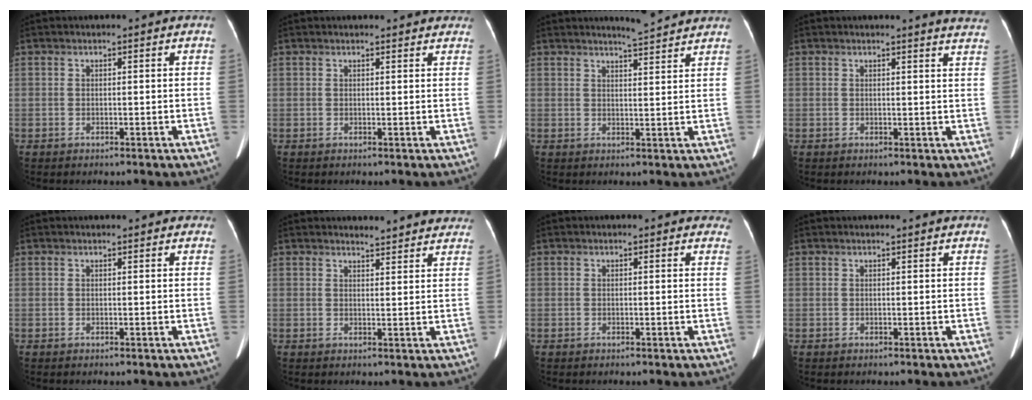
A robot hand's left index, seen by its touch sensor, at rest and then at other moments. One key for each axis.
{"total": 6.3, "fx": 5.8, "fy": 1.6, "fz": 1.8, "tx": -0.015, "ty": 0.017, "tz": 0.056}
{"total": 4.6, "fx": 4.5, "fy": -0.2, "fz": 1.1, "tx": -0.028, "ty": 0.001, "tz": 0.060}
{"total": 5.9, "fx": 5.7, "fy": 0.0, "fz": 1.3, "tx": -0.008, "ty": -0.025, "tz": 0.033}
{"total": 4.6, "fx": 4.0, "fy": 1.4, "fz": 1.7, "tx": -0.017, "ty": 0.024, "tz": 0.040}
{"total": 8.0, "fx": 7.7, "fy": 1.3, "fz": 1.5, "tx": -0.004, "ty": -0.002, "tz": 0.070}
{"total": 3.4, "fx": 3.0, "fy": 1.4, "fz": 0.8, "tx": 0.008, "ty": -0.004, "tz": 0.008}
{"total": 2.6, "fx": 2.6, "fy": 0.0, "fz": 0.7, "tx": -0.013, "ty": 0.013, "tz": 0.027}